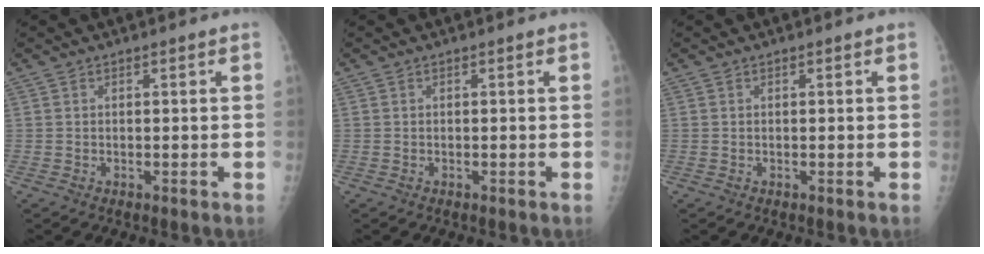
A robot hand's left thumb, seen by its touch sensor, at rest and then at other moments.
{"total": 0.0}
{"total": 0.0}